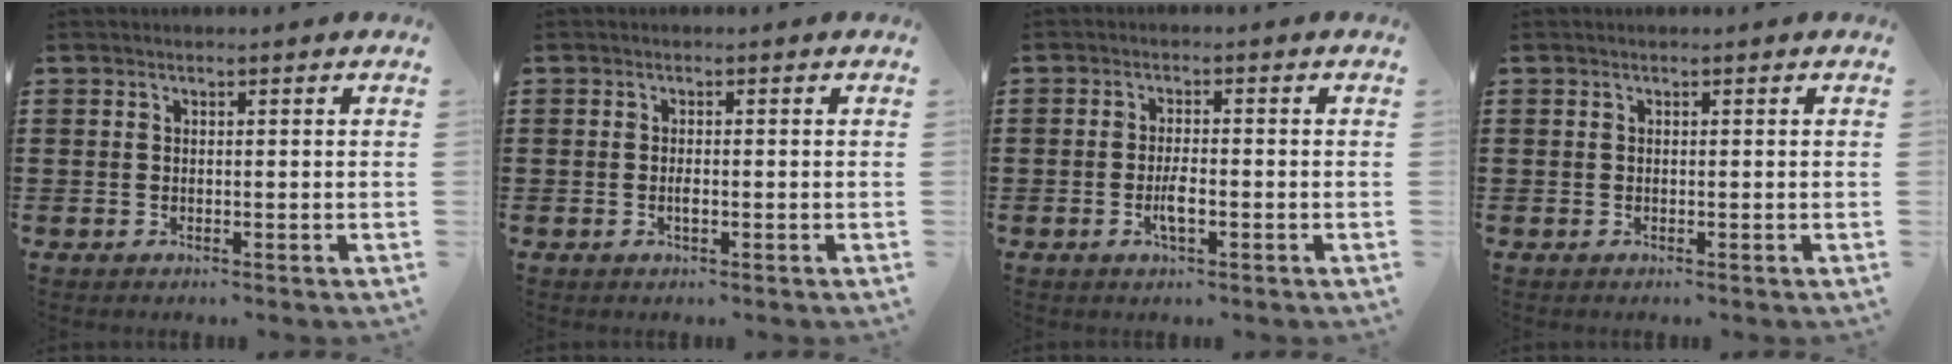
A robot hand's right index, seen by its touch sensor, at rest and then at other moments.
{"total": 1.1, "force": [-0.3, 0.3, 1.0], "torque": [-0.020, -0.003, -0.004]}
{"total": 3.1, "force": [-1.1, 0.8, 2.8], "torque": [-0.055, -0.001, -0.020]}
{"total": 0.0}